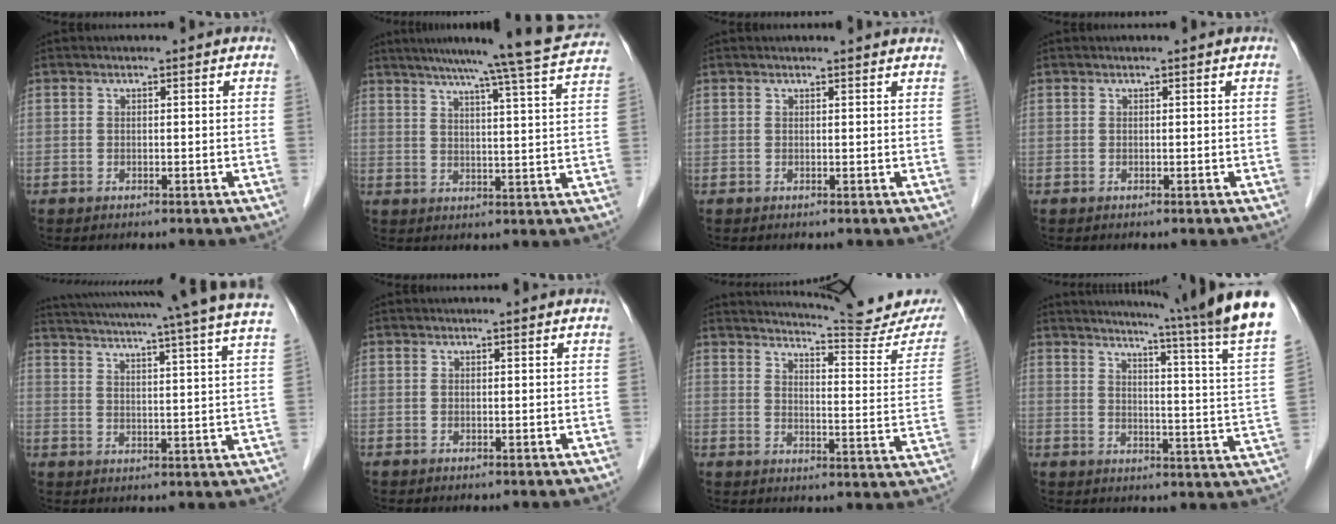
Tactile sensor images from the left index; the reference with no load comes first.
{"total": 18.3, "force": [16.1, -1.5, 8.5], "torque": [-0.138, -0.027, 0.197]}
{"total": 2.9, "force": [2.8, 0.0, 0.7], "torque": [-0.011, 0.005, 0.022]}
{"total": 0.0}
{"total": 28.7, "force": [25.5, -1.1, 13.1], "torque": [-0.218, -0.041, 0.320]}
{"total": 0.0}
{"total": 17.6, "force": [16.8, 0.0, 5.0], "torque": [-0.074, -0.089, 0.197]}
{"total": 21.3, "force": [18.1, -3.1, 10.7], "torque": [-0.158, -0.092, 0.215]}